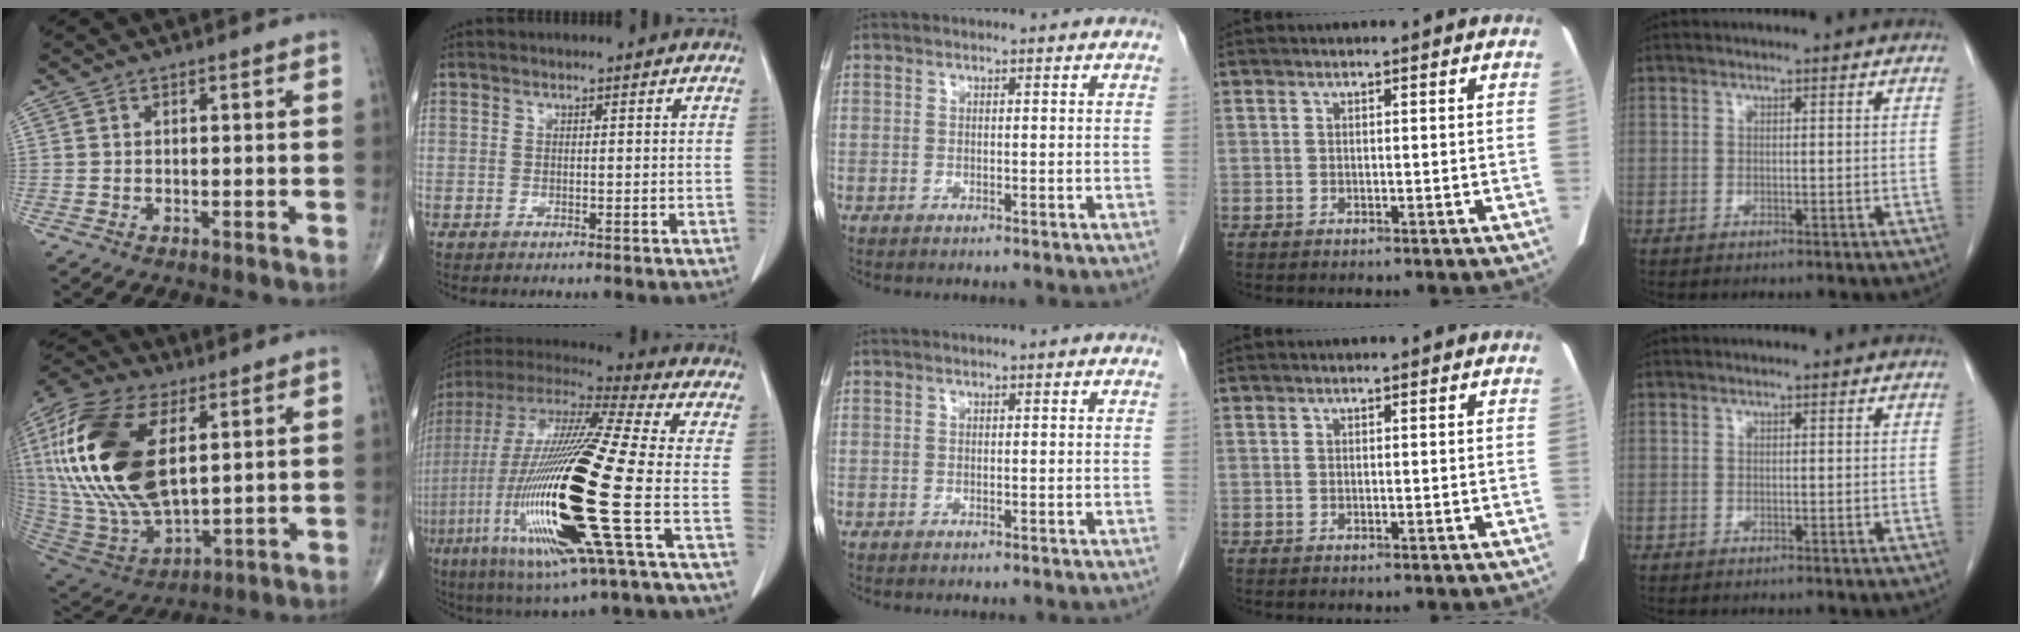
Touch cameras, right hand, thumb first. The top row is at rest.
{"thumb": {"total": 28.6, "force": [6.8, 14.4, 23.8], "torque": [-0.516, -0.020, 0.131]}, "index": {"total": 26.9, "force": [-5.9, 1.9, 26.2], "torque": [-0.543, -0.039, -0.122]}}